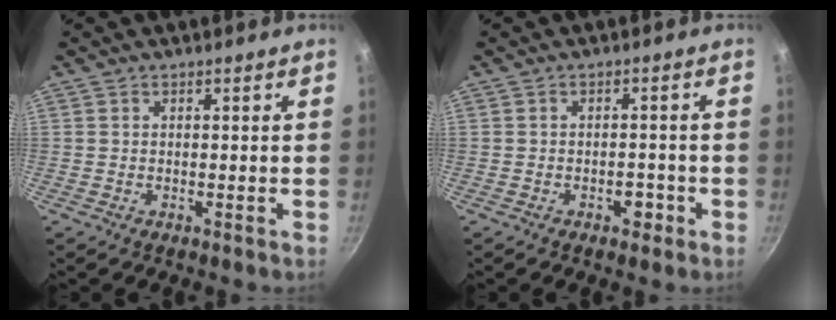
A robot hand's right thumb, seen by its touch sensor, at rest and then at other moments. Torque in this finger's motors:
{"motor_torque": [0.52, 0.56, 0.30, -0.56, -0.03]}